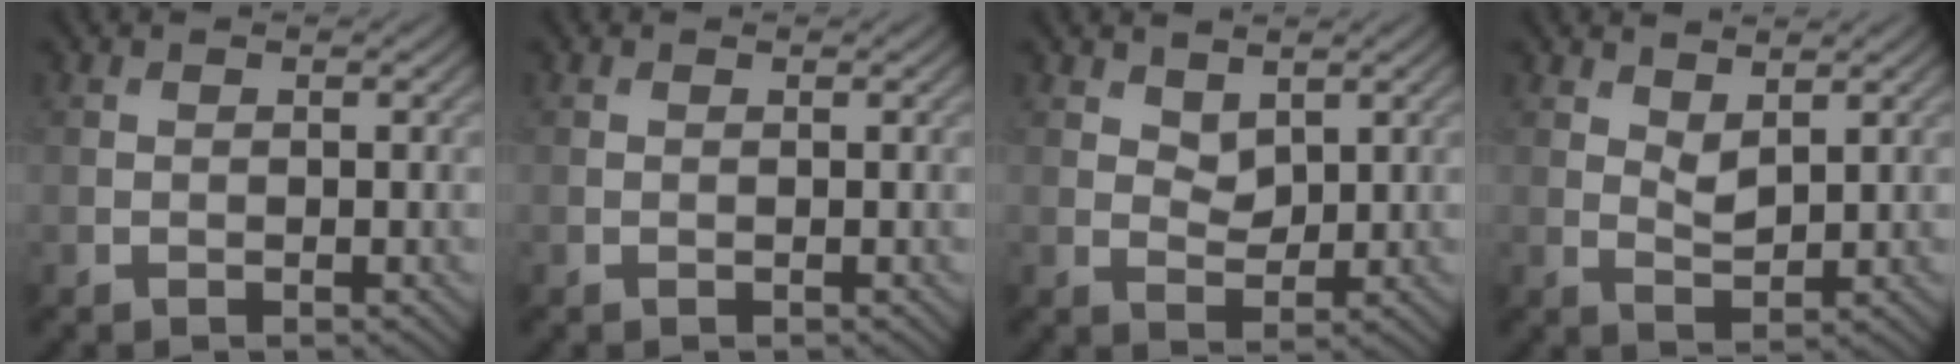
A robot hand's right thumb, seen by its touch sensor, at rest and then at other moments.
{"total": 0.0}
{"total": 2.6, "force": [1.8, 1.5, 1.3], "torque": [-0.029, -0.005, 0.030]}
{"total": 2.5, "force": [1.7, 0.9, 1.5], "torque": [-0.033, -0.006, 0.034]}